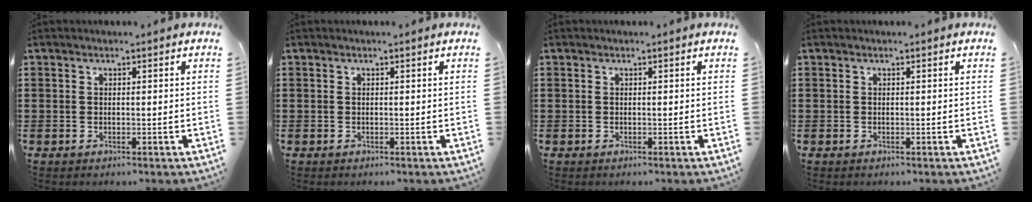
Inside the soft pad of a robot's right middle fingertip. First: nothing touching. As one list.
[{"total": 0.0}, {"total": 0.0}, {"total": 0.0}]